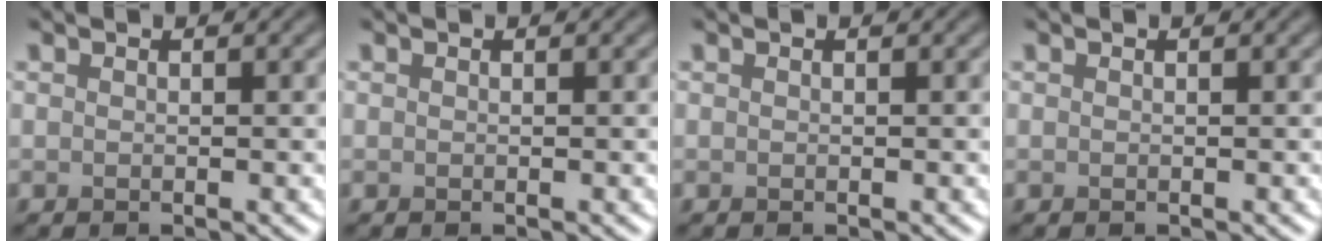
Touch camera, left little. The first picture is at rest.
{"total": 0.0}
{"total": 0.0}
{"total": 0.0}